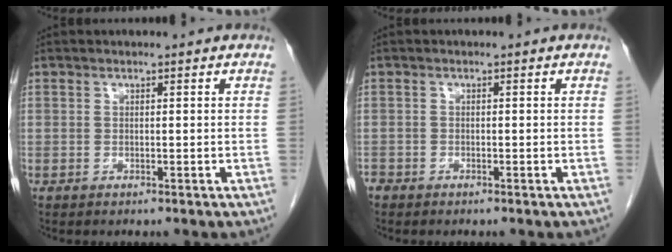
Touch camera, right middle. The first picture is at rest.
{"total": 1.5, "force": [-1.2, 0.8, 0.3], "torque": [-0.009, -0.001, -0.023]}